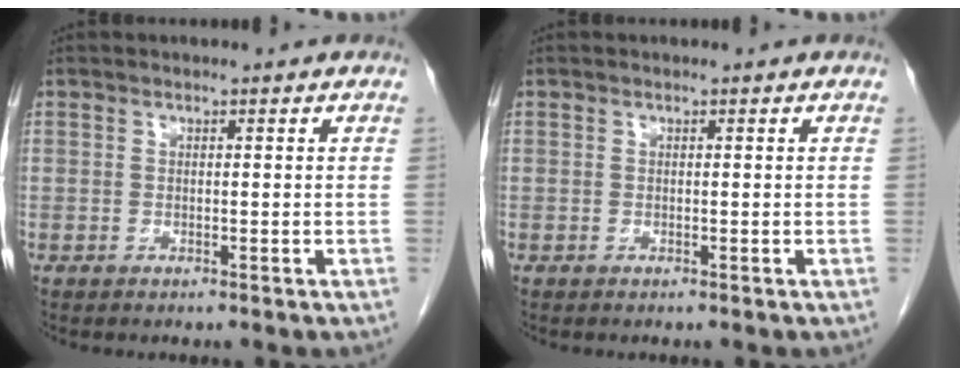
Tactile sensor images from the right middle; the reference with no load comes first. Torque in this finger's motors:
{"motor_torque": [0.23, -0.11, 0.02, 0.01]}